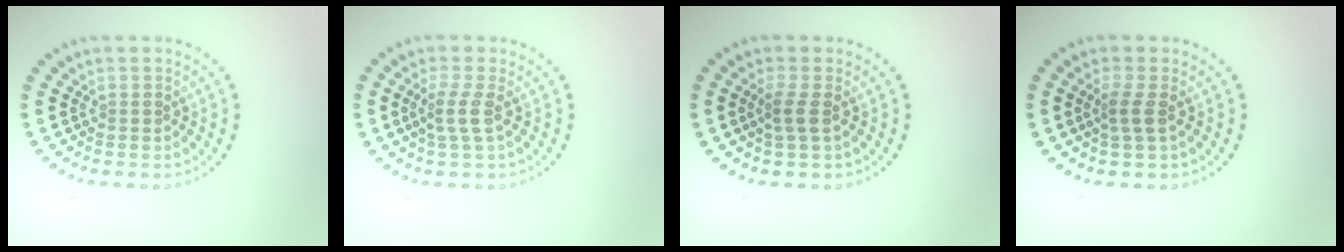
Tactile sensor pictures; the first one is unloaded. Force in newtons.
{"total": 2.0, "press": 1.5, "slide": 1.2}
{"total": 1.5, "press": 1.3, "slide": 0.9}
{"total": 1.6, "press": 1.3, "slide": 1.0}